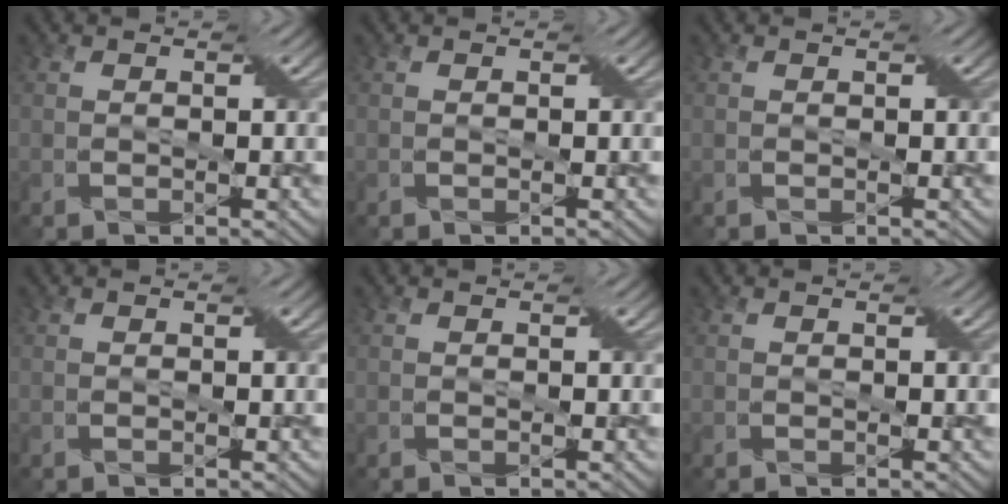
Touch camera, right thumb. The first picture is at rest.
{"total": 0.0}
{"total": 0.0}
{"total": 0.0}
{"total": 0.0}
{"total": 0.0}